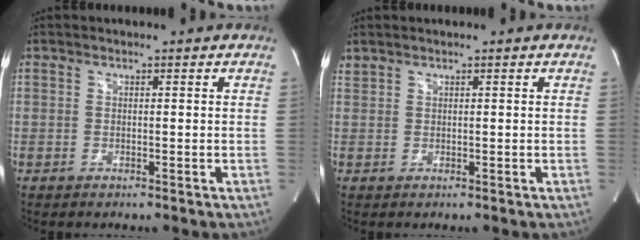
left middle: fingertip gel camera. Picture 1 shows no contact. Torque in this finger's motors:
{"motor_torque": [-0.05, -0.06, -0.08, -0.01]}